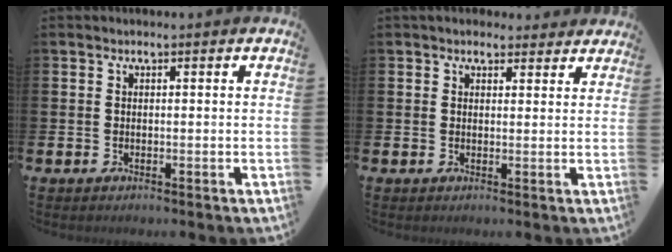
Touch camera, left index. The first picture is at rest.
{"total": 2.4, "force": [2.2, 0.9, 0.1], "torque": [0.010, -0.009, 0.037]}